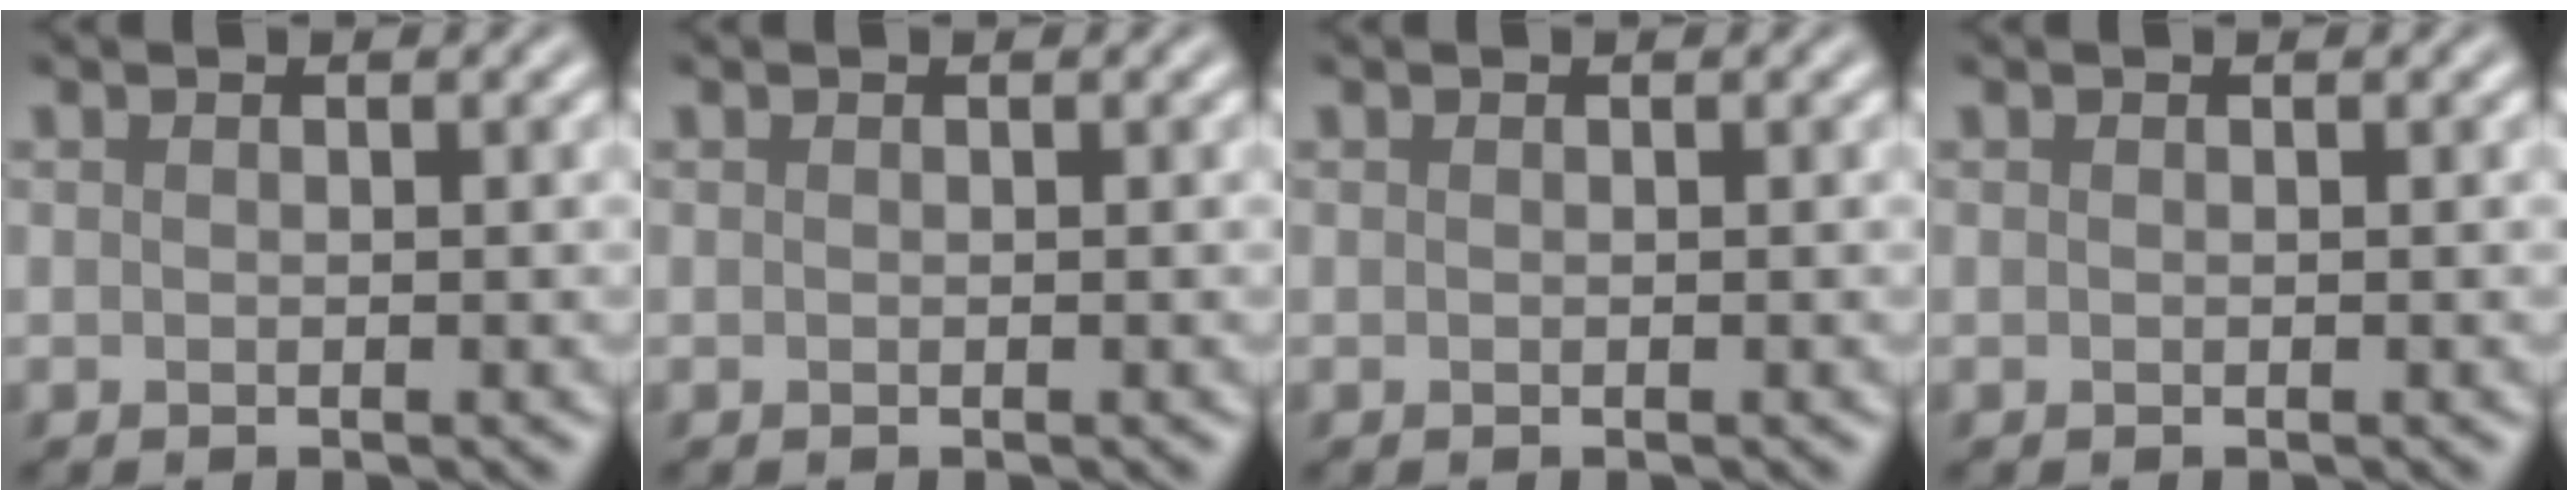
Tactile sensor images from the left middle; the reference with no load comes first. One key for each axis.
{"total": 0.0}
{"total": 0.0}
{"total": 0.0}